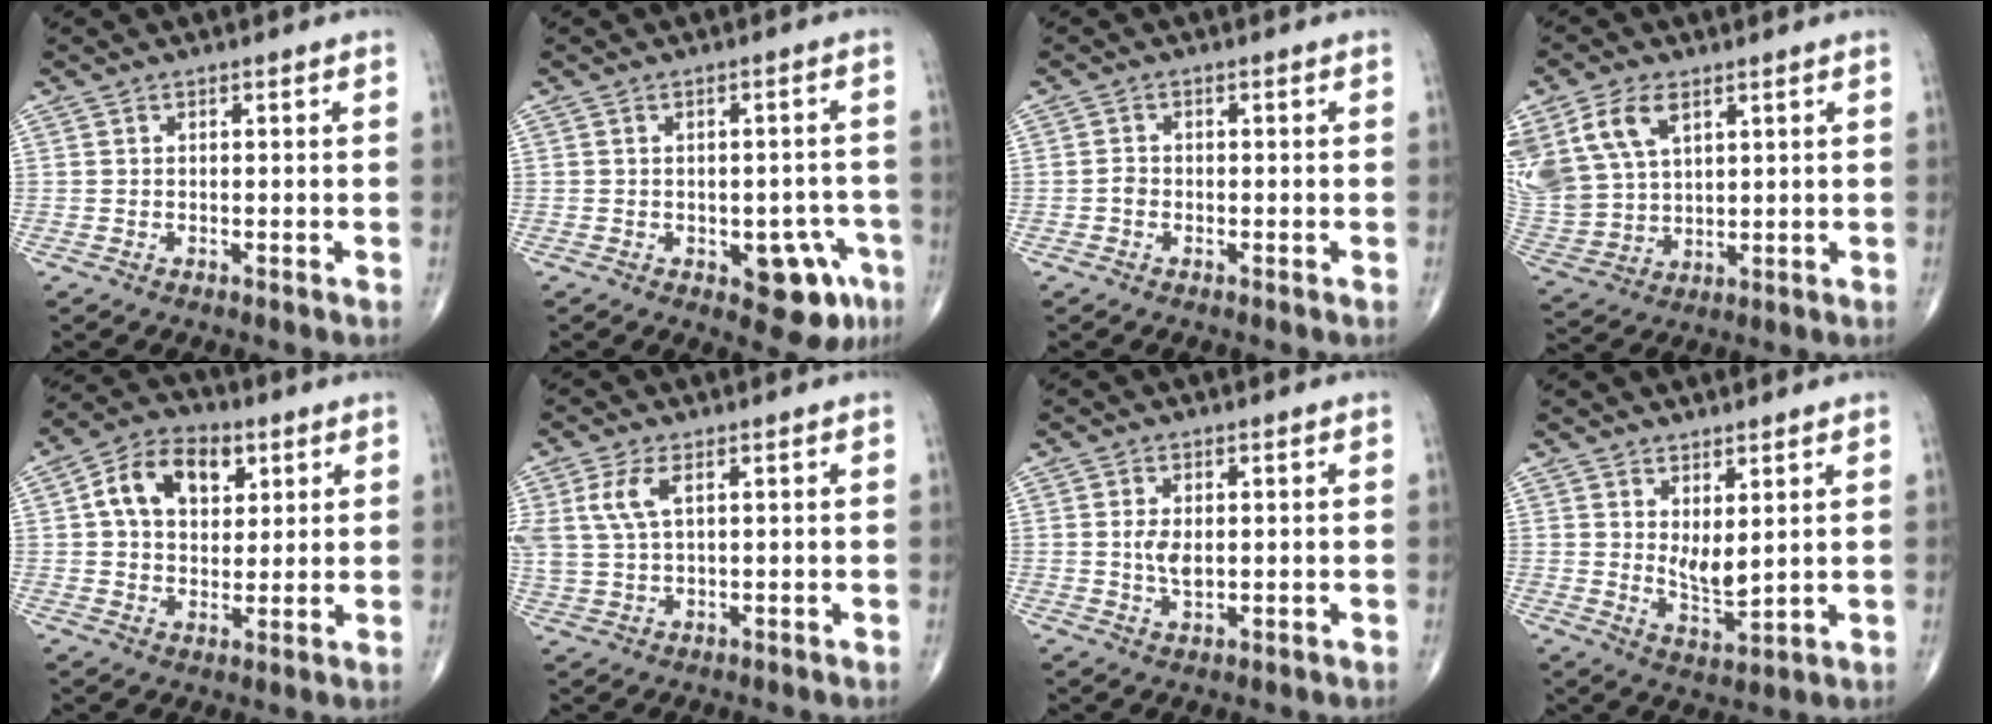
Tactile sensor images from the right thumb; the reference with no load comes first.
{"total": 9.0, "force": [-3.7, 4.5, 6.8], "torque": [-0.047, 0.018, -0.038]}
{"total": 1.3, "force": [-0.5, 1.0, 0.6], "torque": [-0.007, 0.004, -0.013]}
{"total": 17.2, "force": [7.8, 11.2, 10.5], "torque": [-0.242, -0.004, 0.161]}
{"total": 12.2, "force": [3.9, 8.3, 8.0], "torque": [-0.106, 0.002, 0.062]}
{"total": 6.4, "force": [2.3, 3.0, 5.1], "torque": [-0.128, 0.003, 0.053]}
{"total": 3.9, "force": [0.3, 2.1, 3.3], "torque": [-0.064, -0.008, 0.008]}
{"total": 5.5, "force": [2.0, 2.1, 4.7], "torque": [-0.077, -0.031, 0.045]}